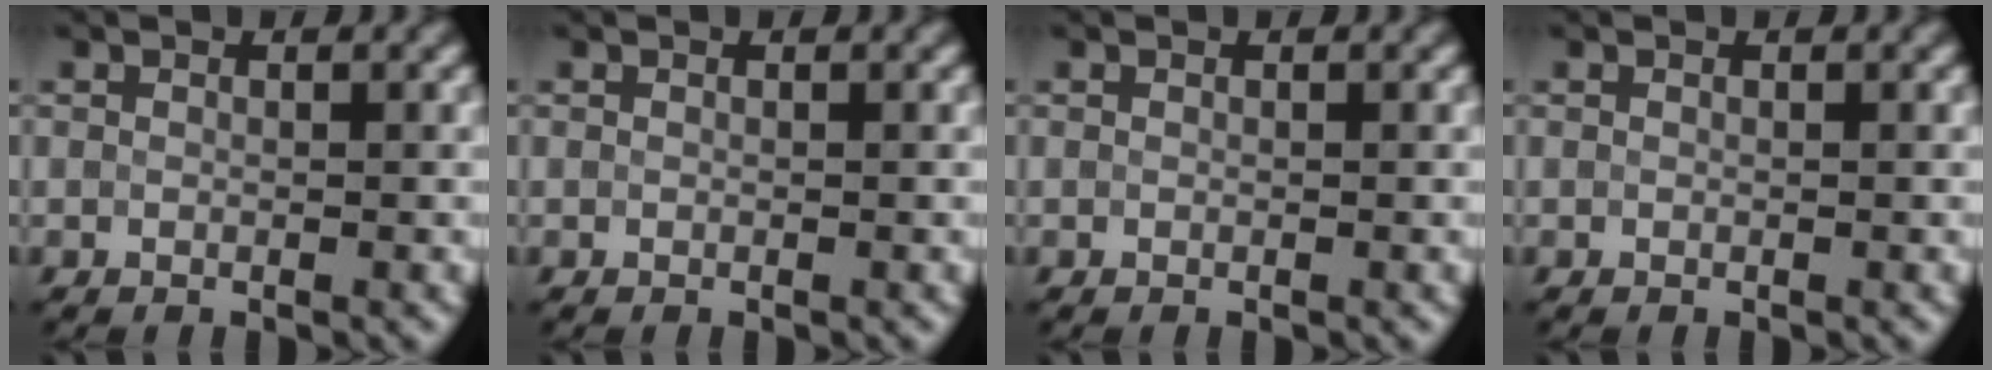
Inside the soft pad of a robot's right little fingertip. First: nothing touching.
{"total": 0.0}
{"total": 0.0}
{"total": 0.0}